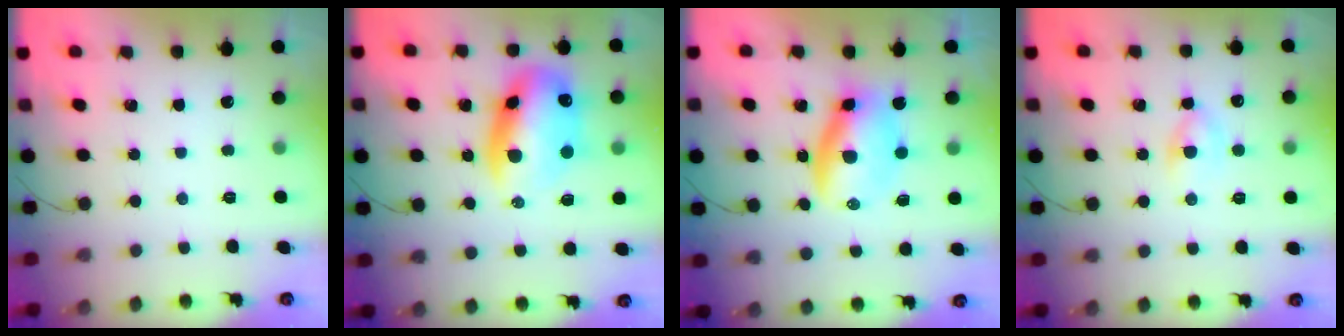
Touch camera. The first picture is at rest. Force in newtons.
{"total": 14.5, "press": 14.0, "slide": 3.8}
{"total": 6.9, "press": 6.7, "slide": 1.8}
{"total": 3.8, "press": 3.6, "slide": 1.3}